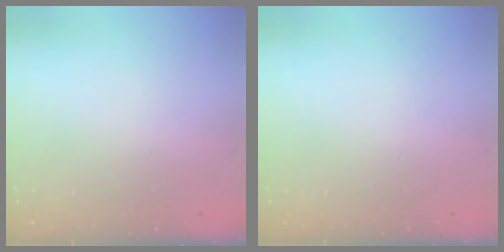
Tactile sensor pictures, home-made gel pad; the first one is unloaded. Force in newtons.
{"total": 0.0}